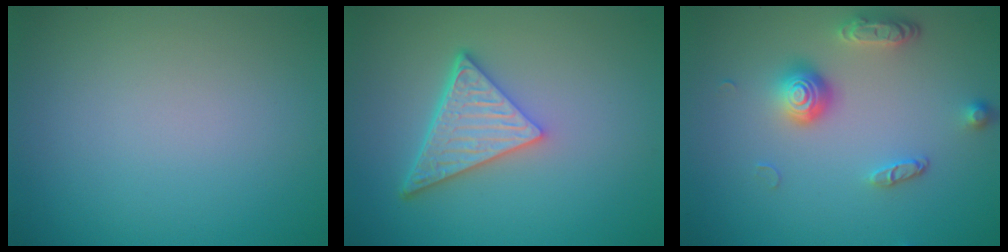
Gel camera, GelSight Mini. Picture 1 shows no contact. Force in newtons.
{"total": 5.4, "press": 4.1, "slide": 3.6}
{"total": 3.7, "press": 2.9, "slide": 2.3}